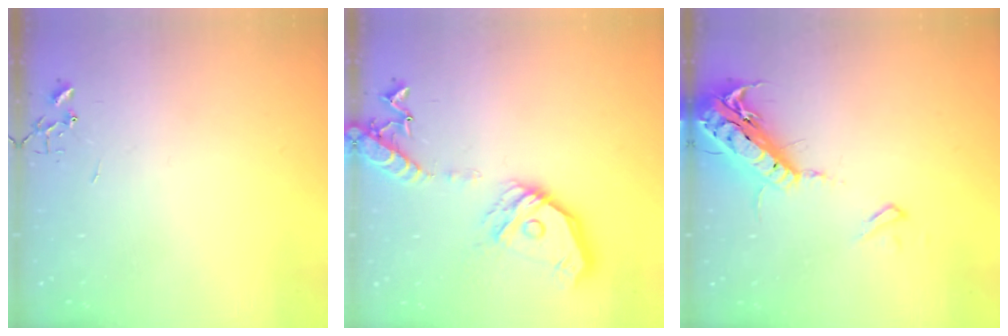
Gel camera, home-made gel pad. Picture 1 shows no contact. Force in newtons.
{"total": 17.9, "press": 17.7, "slide": 2.6}
{"total": 19.4, "press": 19.0, "slide": 4.2}